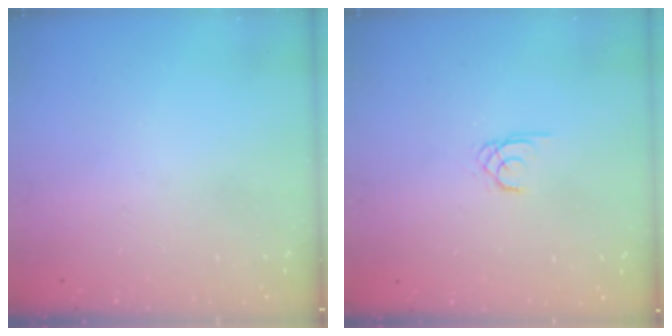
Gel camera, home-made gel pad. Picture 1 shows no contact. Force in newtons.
{"total": 1.3, "press": 1.3, "slide": 0.1}